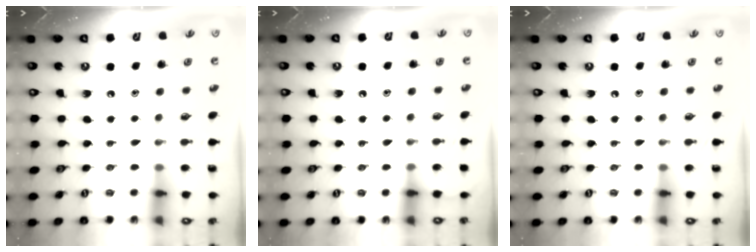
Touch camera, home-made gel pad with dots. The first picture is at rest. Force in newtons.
{"total": 2.9, "press": 2.9, "slide": 0.4}
{"total": 0.0}